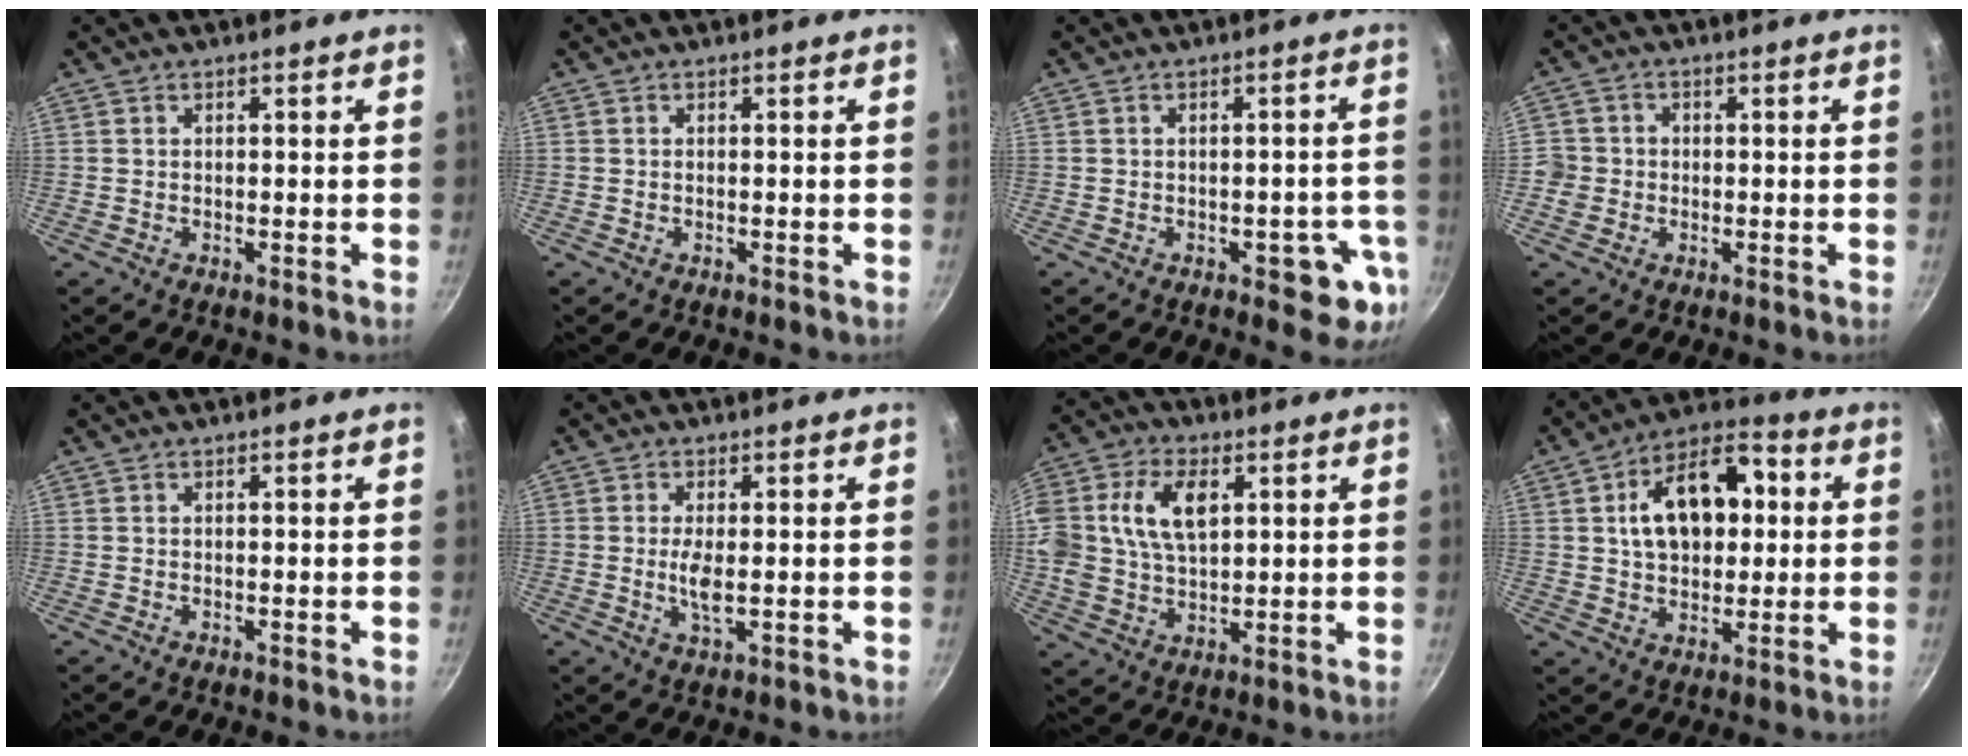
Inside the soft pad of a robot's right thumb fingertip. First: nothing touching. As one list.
[{"total": 0.0}, {"total": 7.6, "force": [-3.2, 3.2, 6.1], "torque": [-0.050, 0.018, -0.034]}, {"total": 3.8, "force": [-0.7, 3.8, 0.4], "torque": [0.019, 0.012, -0.018]}, {"total": 0.0}, {"total": 3.9, "force": [-0.2, 1.4, 3.6], "torque": [-0.078, -0.009, -0.001]}, {"total": 15.5, "force": [3.9, 9.9, 11.2], "torque": [-0.234, 0.000, 0.074]}, {"total": 16.4, "force": [3.0, 10.0, 12.6], "torque": [-0.173, 0.018, 0.042]}]